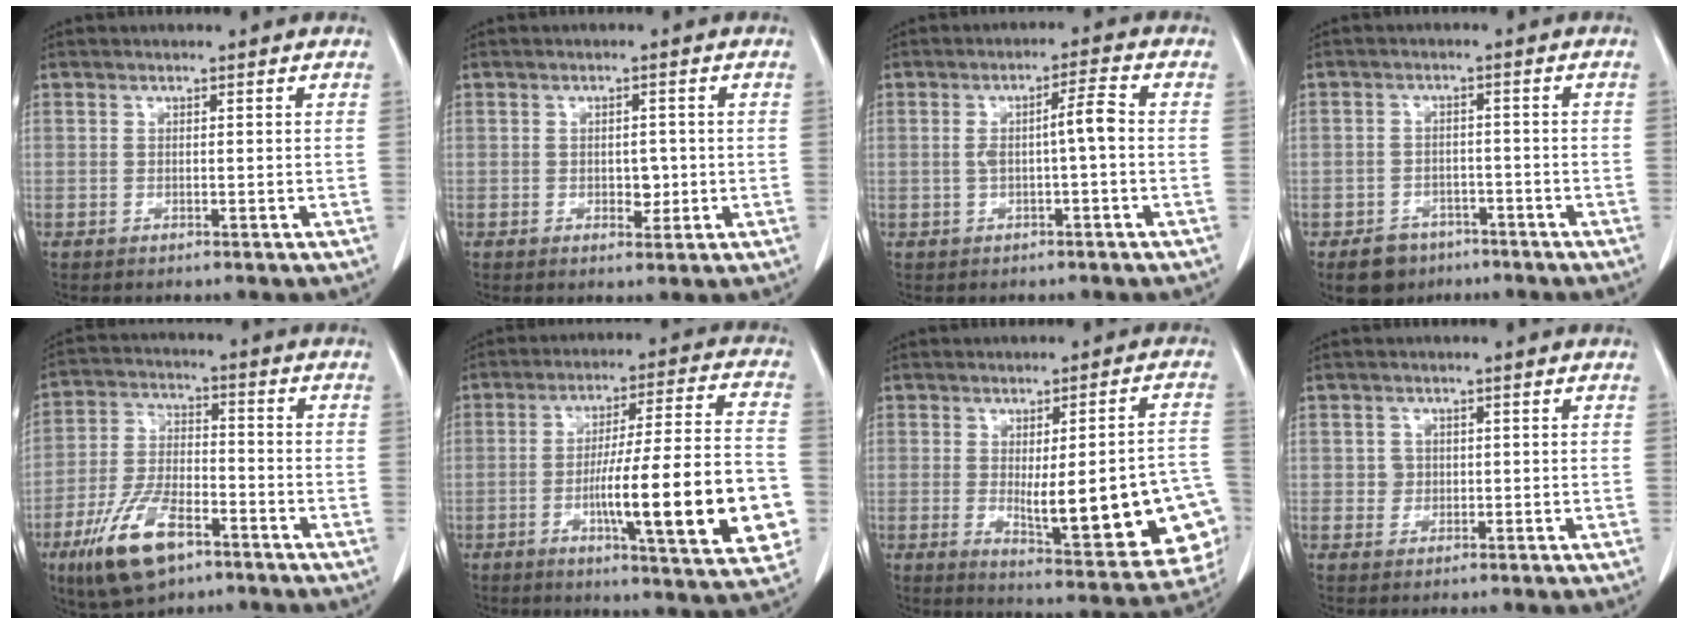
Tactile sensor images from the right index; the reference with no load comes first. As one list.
[{"total": 2.6, "force": [-0.4, 1.6, 2.1], "torque": [-0.028, 0.000, -0.001]}, {"total": 4.6, "force": [-0.3, 0.2, 4.5], "torque": [-0.081, 0.014, -0.002]}, {"total": 5.3, "force": [-3.6, 3.8, 1.1], "torque": [-0.017, 0.007, -0.052]}, {"total": 12.5, "force": [-7.2, 5.3, 8.8], "torque": [-0.182, -0.005, -0.128]}, {"total": 20.8, "force": [-5.1, 2.0, 20.1], "torque": [-0.256, 0.007, -0.067]}, {"total": 20.2, "force": [-4.0, 4.6, 19.2], "torque": [-0.166, 0.009, -0.028]}, {"total": 1.6, "force": [0.1, 1.6, 0.2], "torque": [-0.002, 0.003, 0.001]}]